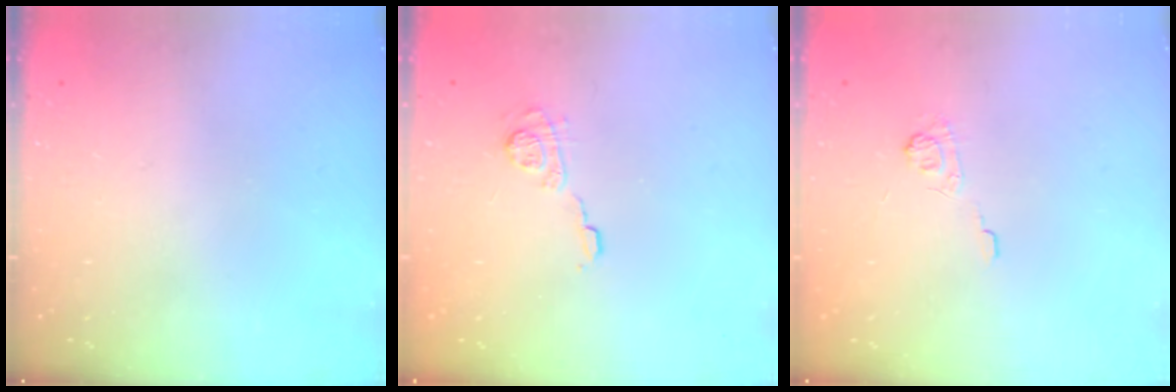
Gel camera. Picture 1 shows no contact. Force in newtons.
{"total": 9.5, "press": 9.5, "slide": 0.8}
{"total": 2.5, "press": 2.1, "slide": 1.4}